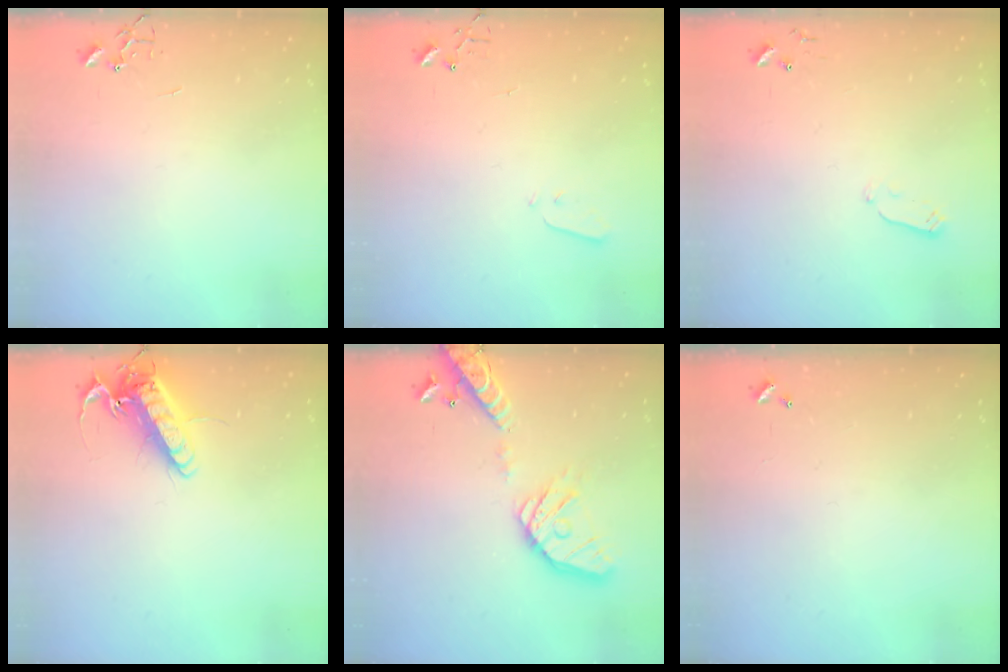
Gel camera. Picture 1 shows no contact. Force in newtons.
{"total": 3.2, "press": 3.1, "slide": 0.7}
{"total": 2.9, "press": 2.9, "slide": 0.4}
{"total": 14.8, "press": 14.6, "slide": 2.4}
{"total": 19.5, "press": 19.2, "slide": 3.3}
{"total": 0.0}